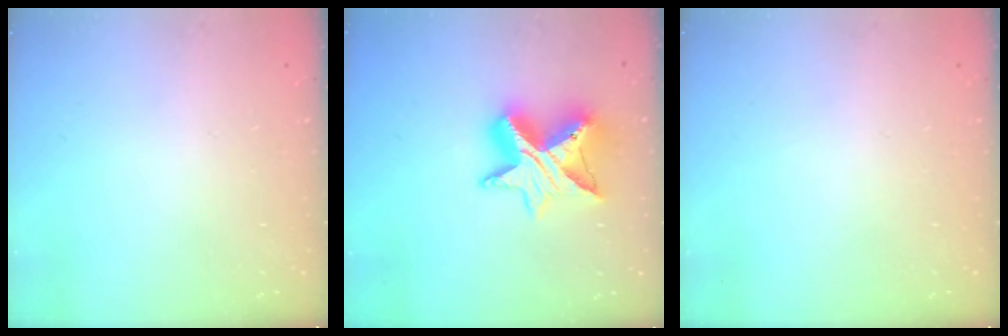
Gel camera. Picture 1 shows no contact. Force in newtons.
{"total": 12.6, "press": 12.5, "slide": 0.9}
{"total": 0.0}